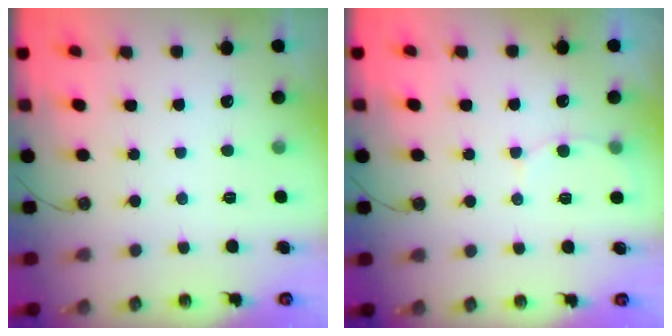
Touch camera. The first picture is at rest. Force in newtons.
{"total": 5.0, "press": 5.0, "slide": 0.5}